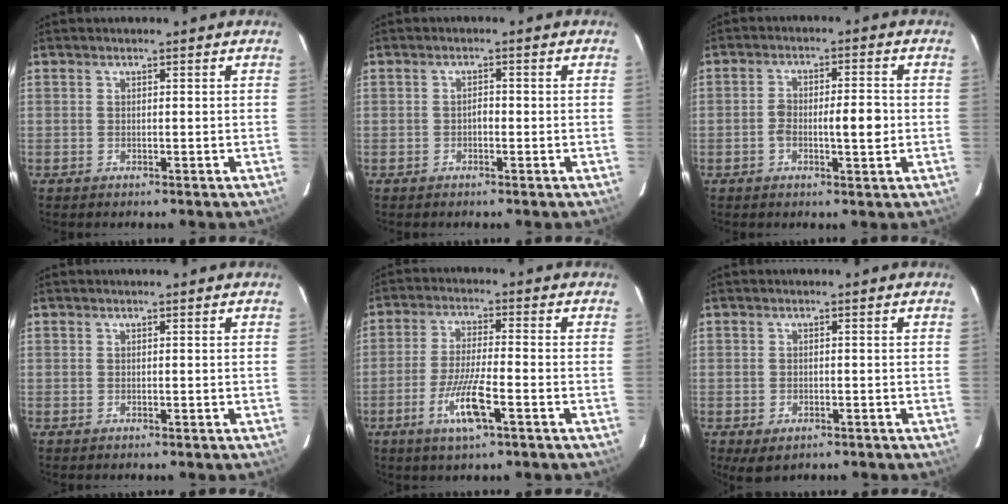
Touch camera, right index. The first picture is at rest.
{"total": 1.5, "force": [-0.4, 0.8, 1.2], "torque": [-0.022, 0.005, -0.008]}
{"total": 6.6, "force": [-1.1, 2.0, 6.3], "torque": [-0.113, 0.015, -0.017]}
{"total": 0.0}
{"total": 8.7, "force": [-3.8, 1.0, 7.7], "torque": [-0.152, -0.011, -0.069]}
{"total": 4.2, "force": [-2.3, 2.5, 2.5], "torque": [-0.051, -0.007, -0.029]}